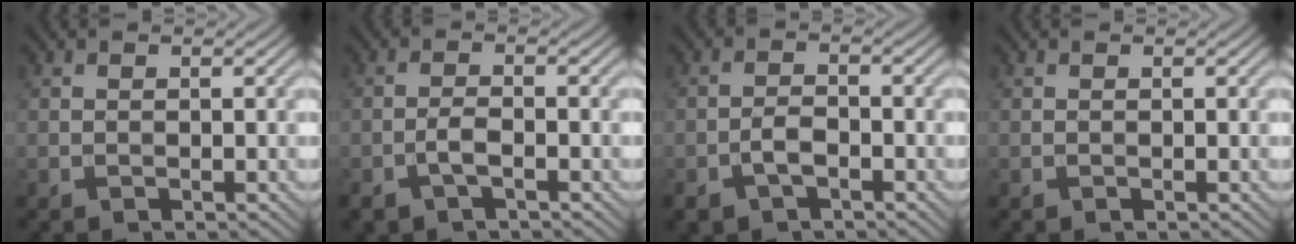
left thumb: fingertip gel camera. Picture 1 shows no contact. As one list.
[{"total": 2.8, "force": [-1.5, 1.1, 2.1], "torque": [-0.048, 0.001, -0.036]}, {"total": 3.5, "force": [-1.9, 1.8, 2.3], "torque": [-0.045, 0.002, -0.040]}, {"total": 0.0}]